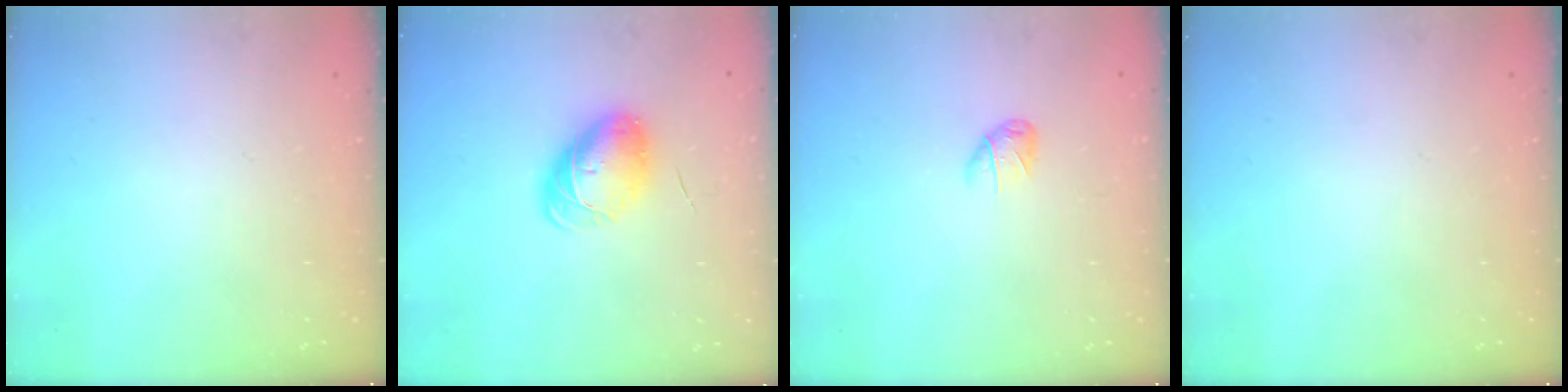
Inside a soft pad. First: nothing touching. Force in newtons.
{"total": 9.1, "press": 8.9, "slide": 1.9}
{"total": 5.5, "press": 5.3, "slide": 1.4}
{"total": 0.0}